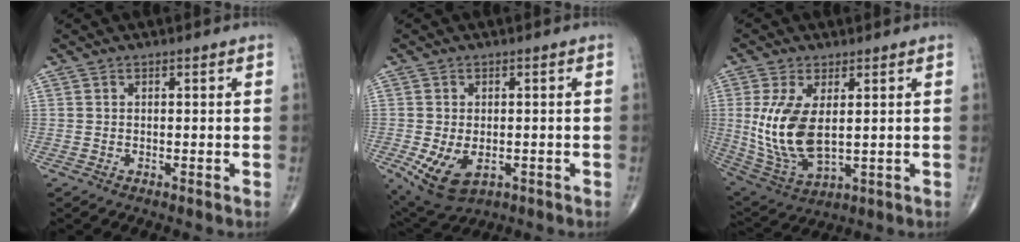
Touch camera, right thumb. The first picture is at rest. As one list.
[{"total": 8.1, "force": [-2.4, 4.9, 6.0], "torque": [-0.108, -0.006, -0.027]}, {"total": 13.1, "force": [1.4, 6.5, 11.3], "torque": [-0.236, -0.016, 0.046]}]